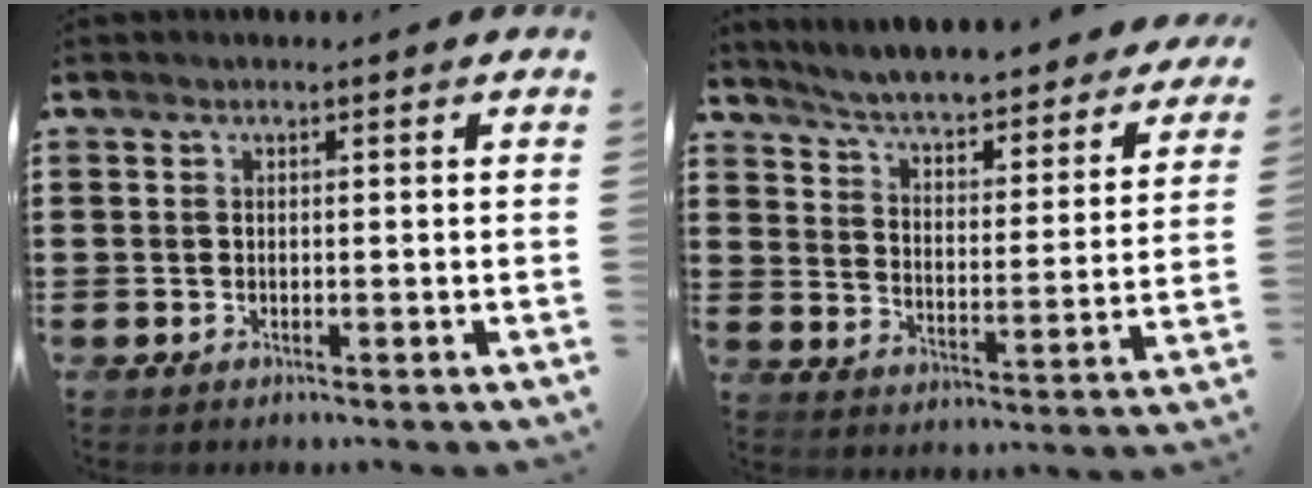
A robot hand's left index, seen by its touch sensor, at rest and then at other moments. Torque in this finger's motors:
{"motor_torque": [2.14, 0.00, 0.06, -0.14]}